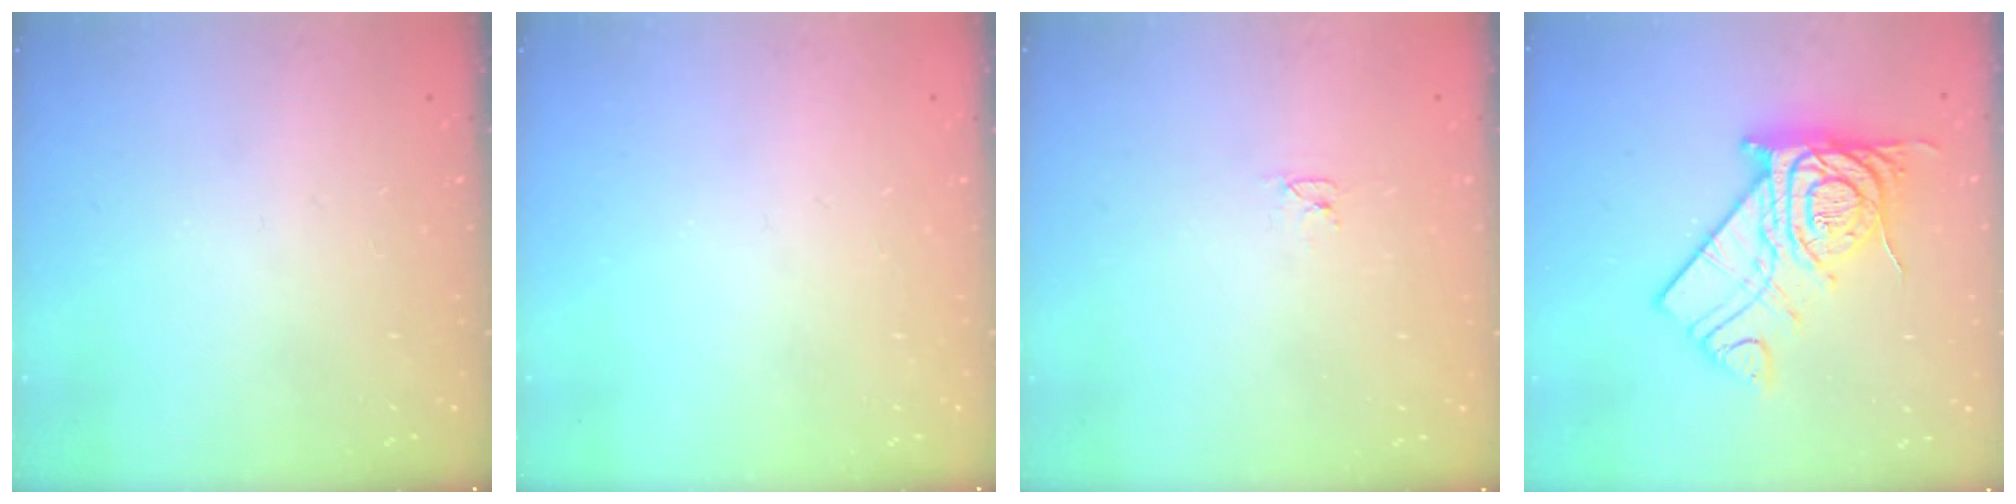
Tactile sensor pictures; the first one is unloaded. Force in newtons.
{"total": 0.0}
{"total": 2.6, "press": 2.6, "slide": 0.3}
{"total": 16.9, "press": 16.9, "slide": 1.2}